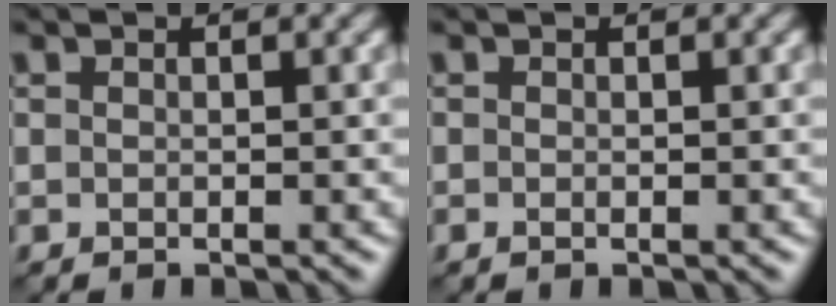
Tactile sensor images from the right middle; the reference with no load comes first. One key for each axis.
{"total": 0.0}